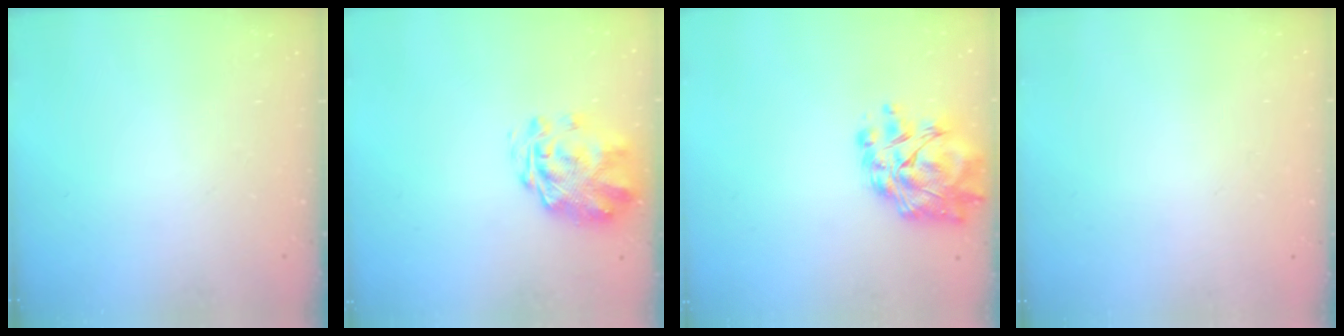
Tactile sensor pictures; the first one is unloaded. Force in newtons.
{"total": 3.1, "press": 2.7, "slide": 1.6}
{"total": 10.5, "press": 9.7, "slide": 4.1}
{"total": 1.8, "press": 1.8, "slide": 0.2}